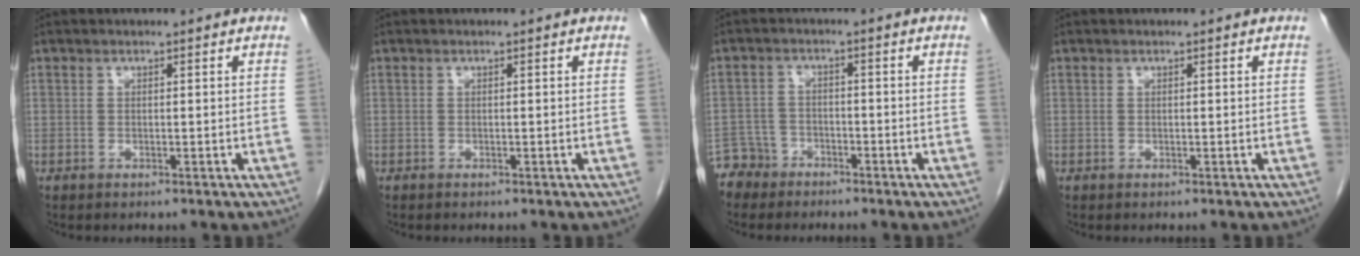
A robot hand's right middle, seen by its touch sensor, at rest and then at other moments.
{"total": 0.0}
{"total": 4.6, "force": [-3.7, 2.5, -0.7], "torque": [0.017, 0.001, -0.074]}
{"total": 0.0}